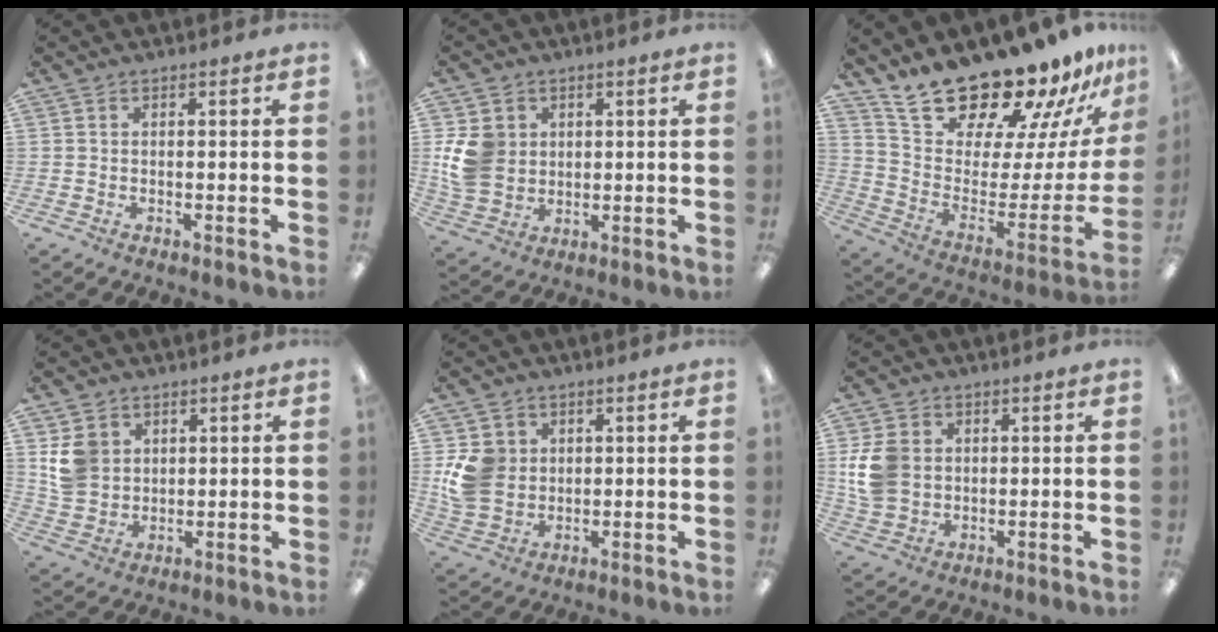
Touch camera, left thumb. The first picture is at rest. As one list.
[{"total": 9.8, "force": [1.9, 8.8, 4.0], "torque": [-0.093, 0.006, 0.040]}, {"total": 19.1, "force": [18.3, 3.3, 4.3], "torque": [-0.086, -0.168, 0.317]}, {"total": 8.3, "force": [3.1, 7.2, 2.8], "torque": [-0.056, 0.007, 0.066]}, {"total": 9.4, "force": [1.5, 8.6, 3.6], "torque": [-0.079, 0.007, 0.035]}, {"total": 10.3, "force": [1.4, 8.6, 5.4], "torque": [-0.117, 0.015, 0.030]}]